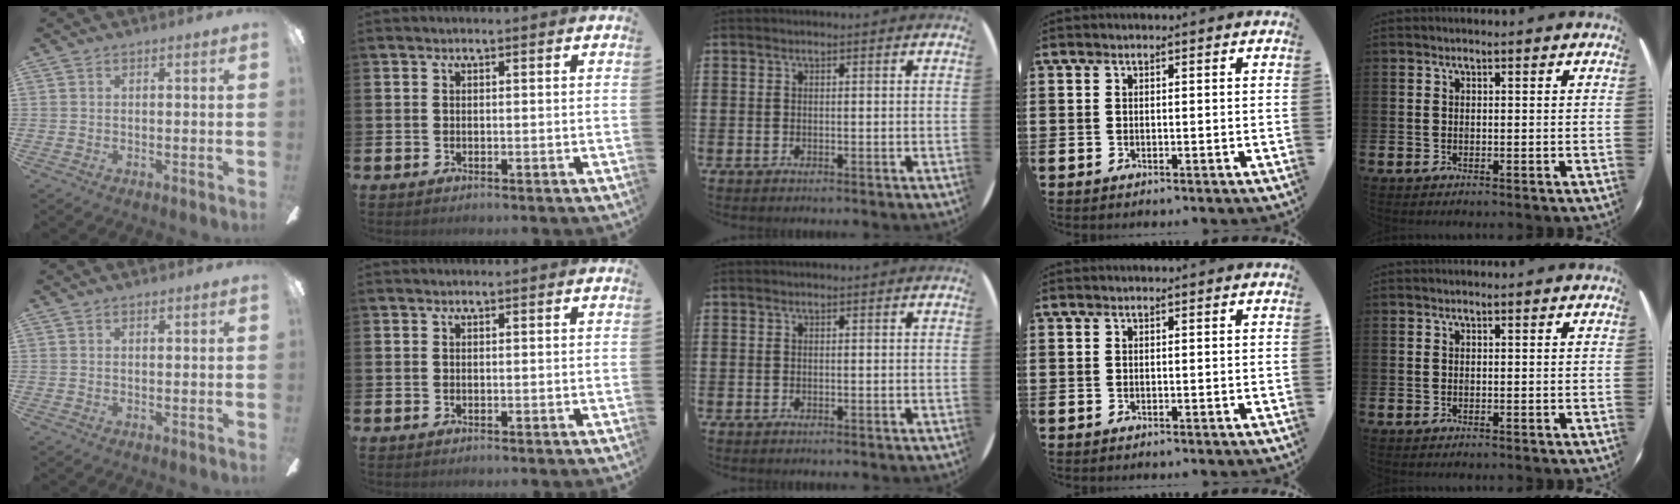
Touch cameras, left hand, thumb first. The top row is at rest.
{"thumb": {"total": 0.7, "force": [0.6, 0.2, 0.3], "torque": [-0.007, 0.001, 0.010]}}